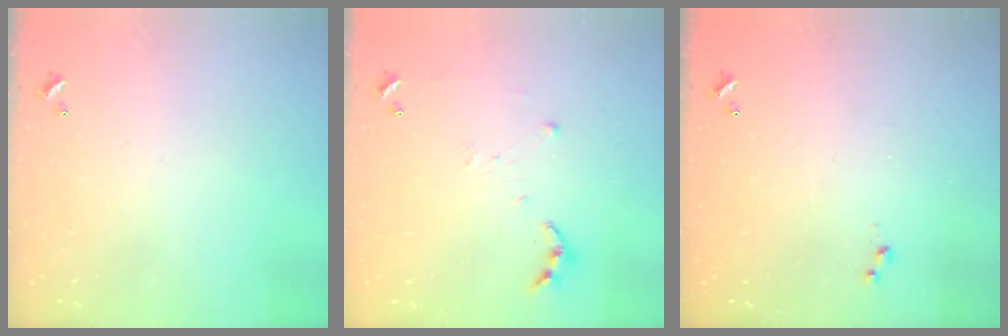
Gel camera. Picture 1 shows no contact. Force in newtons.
{"total": 4.9, "press": 4.8, "slide": 0.5}
{"total": 3.0, "press": 3.0, "slide": 0.4}